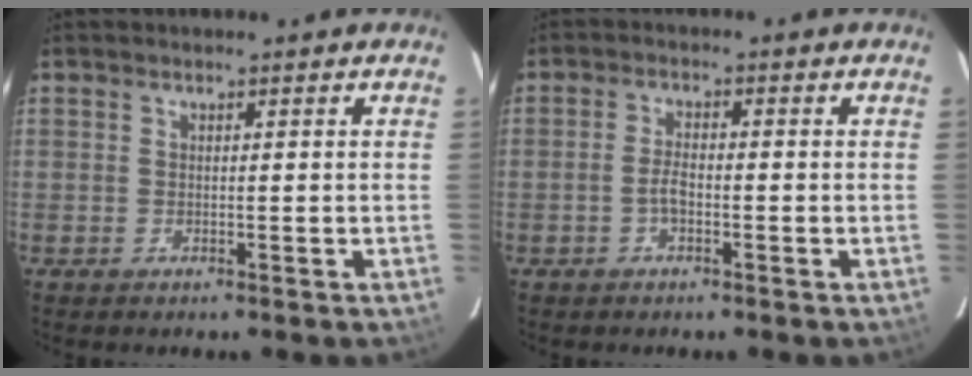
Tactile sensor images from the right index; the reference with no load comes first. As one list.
[{"total": 2.9, "force": [-1.1, 1.1, 2.4], "torque": [-0.052, 0.004, -0.020]}]